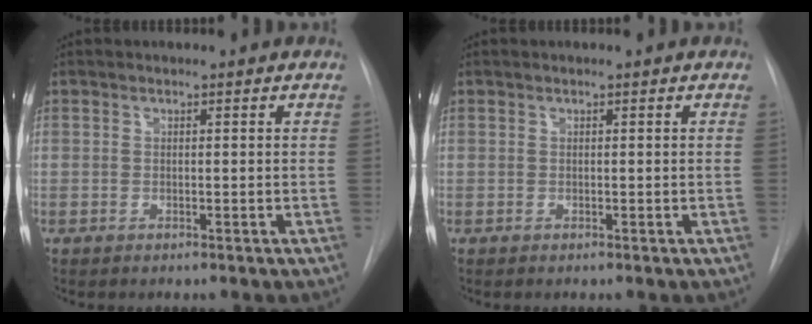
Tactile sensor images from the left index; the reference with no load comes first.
{"total": 0.0}